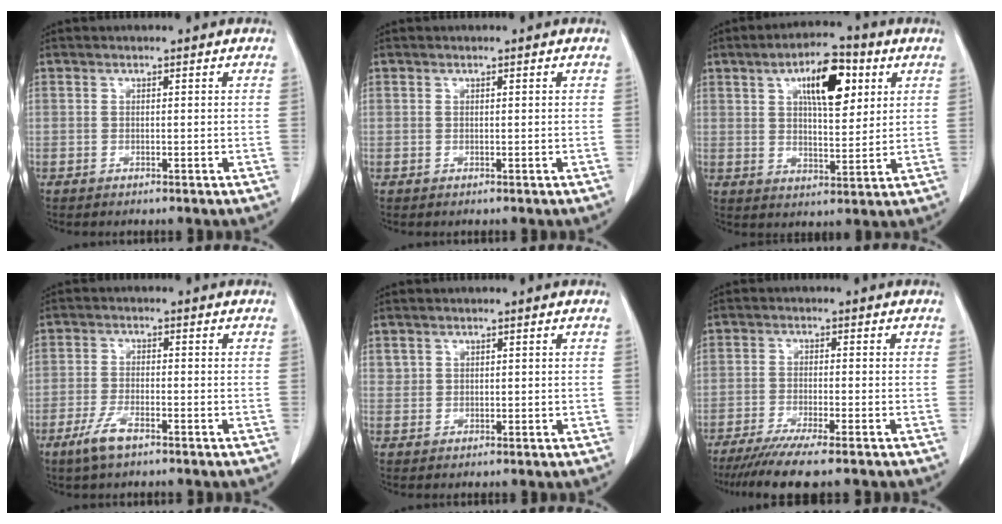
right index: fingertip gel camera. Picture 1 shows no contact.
{"total": 0.0}
{"total": 10.8, "force": [4.3, 3.7, 9.2], "torque": [-0.149, 0.014, 0.071]}
{"total": 4.4, "force": [-2.9, 1.0, 3.2], "torque": [-0.073, -0.006, -0.053]}
{"total": 1.2, "force": [0.8, 0.9, 0.2], "torque": [0.008, 0.002, 0.014]}
{"total": 9.1, "force": [-7.3, -0.1, 5.5], "torque": [-0.078, -0.022, -0.114]}